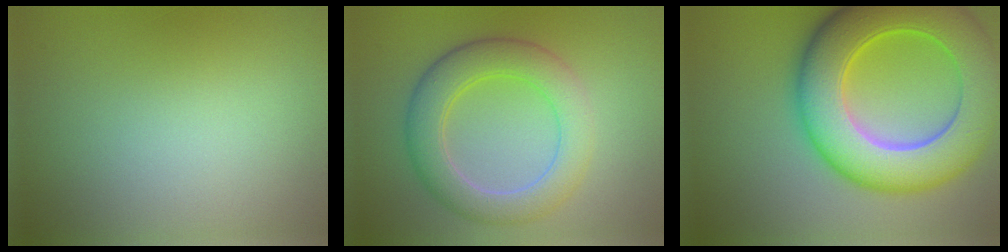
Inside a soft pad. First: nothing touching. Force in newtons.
{"total": 5.7, "press": 5.6, "slide": 0.5}
{"total": 12.2, "press": 12.2, "slide": 0.2}